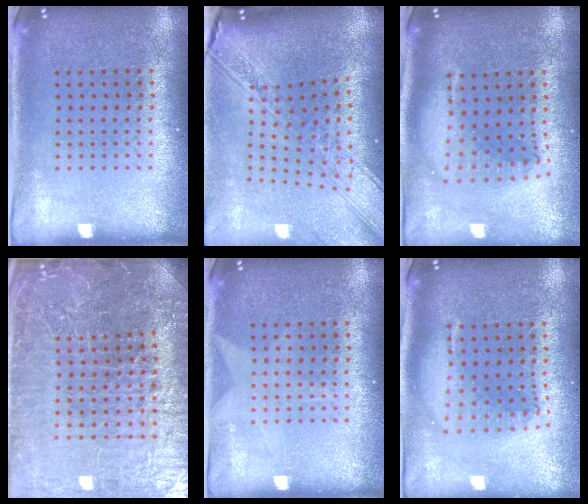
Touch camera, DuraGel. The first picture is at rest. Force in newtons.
{"total": 3.5, "press": 2.6, "slide": 2.4}
{"total": 2.0, "press": 1.6, "slide": 1.2}
{"total": 6.2, "press": 5.7, "slide": 2.6}
{"total": 0.9, "press": 0.9, "slide": 0.2}
{"total": 1.8, "press": 1.5, "slide": 1.0}